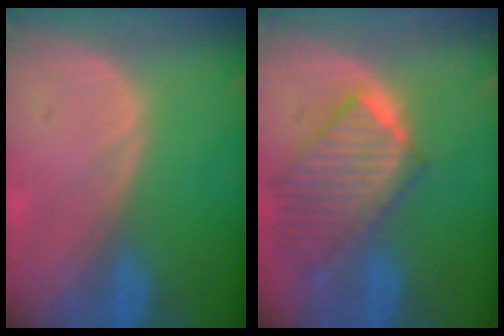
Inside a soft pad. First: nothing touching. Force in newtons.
{"total": 10.0, "press": 8.8, "slide": 4.7}